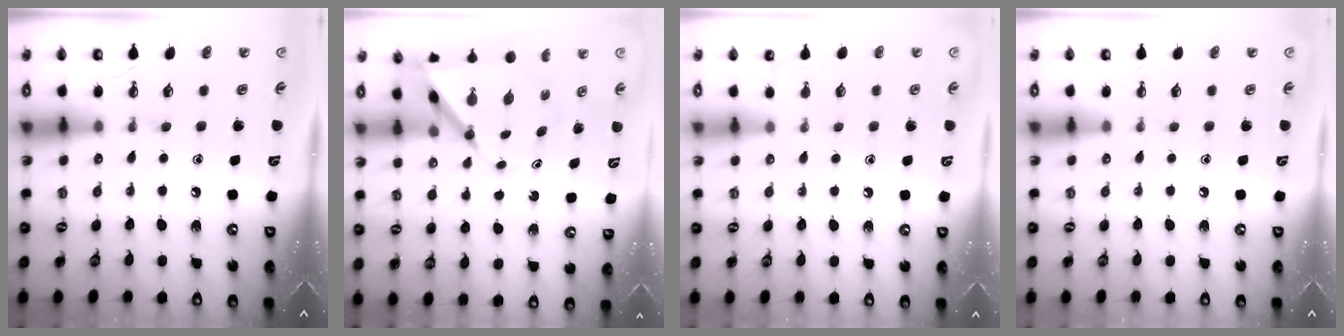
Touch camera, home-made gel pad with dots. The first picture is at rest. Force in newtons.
{"total": 7.5, "press": 7.4, "slide": 0.6}
{"total": 2.9, "press": 2.9, "slide": 0.3}
{"total": 0.0}